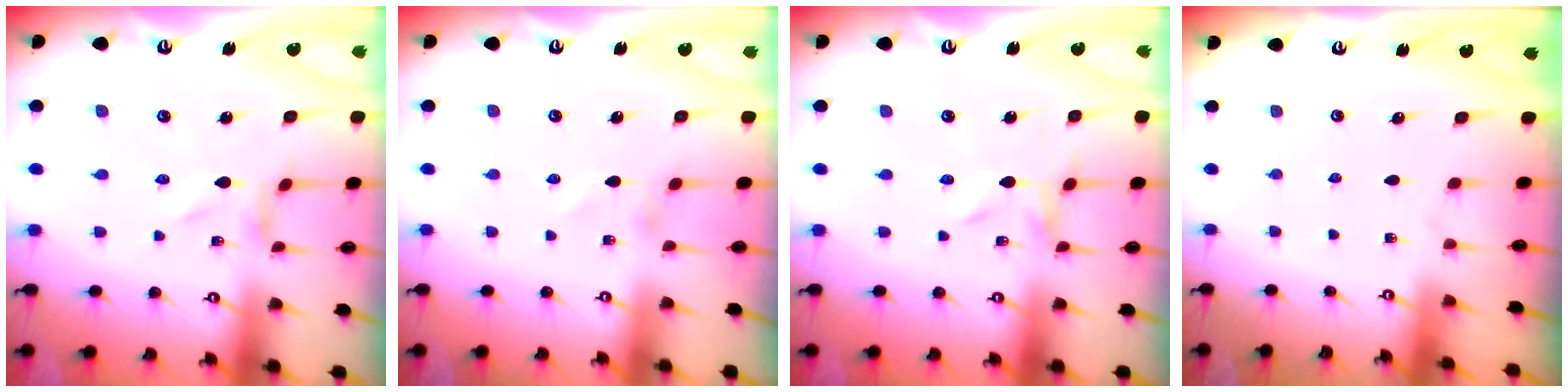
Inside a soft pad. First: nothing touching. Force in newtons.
{"total": 0.6, "press": 0.5, "slide": 0.3}
{"total": 0.0}
{"total": 0.0}